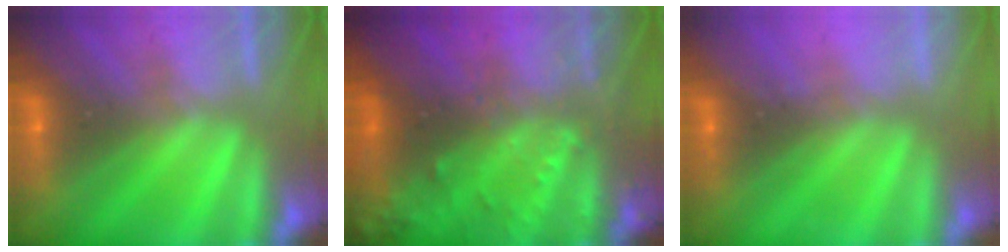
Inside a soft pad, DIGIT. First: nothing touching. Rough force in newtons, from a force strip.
{"total": 9.1}
{"total": 2.3}